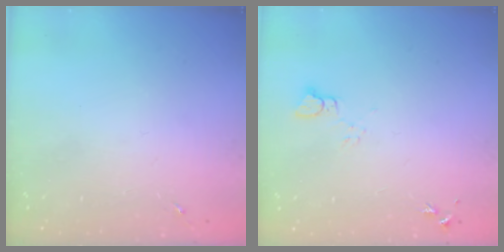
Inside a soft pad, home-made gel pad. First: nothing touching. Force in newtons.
{"total": 3.5, "press": 3.5, "slide": 0.4}